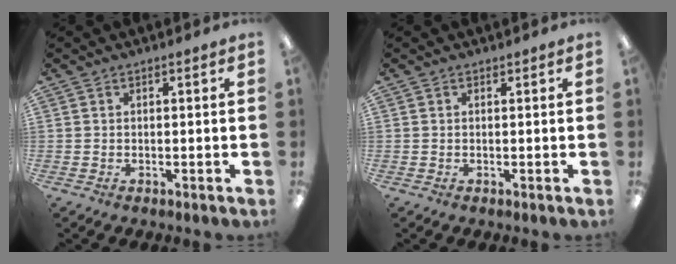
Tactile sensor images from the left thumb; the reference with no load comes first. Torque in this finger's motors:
{"motor_torque": [-0.04, 0.04, -0.17, 0.03, 0.02]}